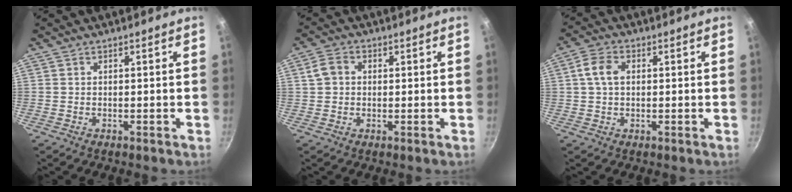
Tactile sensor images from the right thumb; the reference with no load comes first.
{"total": 4.1, "force": [0.7, 3.3, 2.4], "torque": [-0.038, 0.008, 0.006]}
{"total": 4.8, "force": [0.7, 3.2, 3.4], "torque": [-0.065, 0.011, 0.007]}